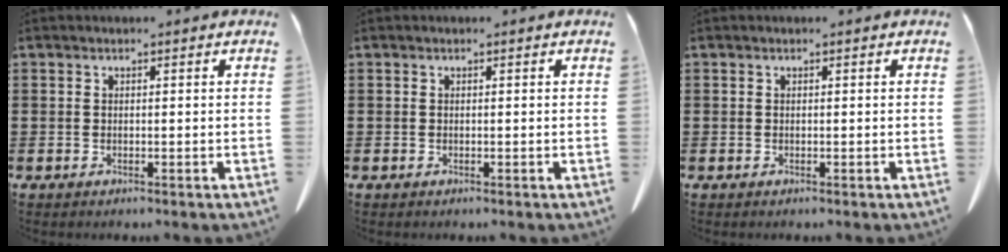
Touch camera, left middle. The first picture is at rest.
{"total": 0.0}
{"total": 0.0}